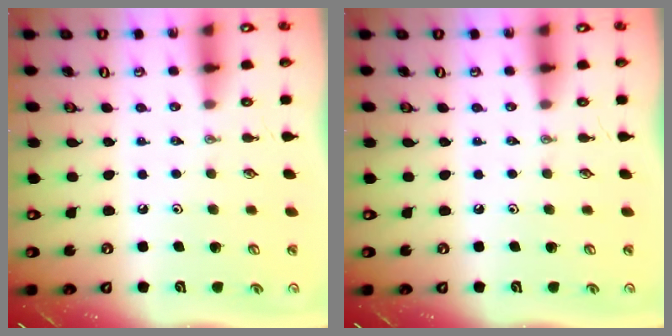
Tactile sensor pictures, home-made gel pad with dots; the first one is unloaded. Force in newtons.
{"total": 0.0}